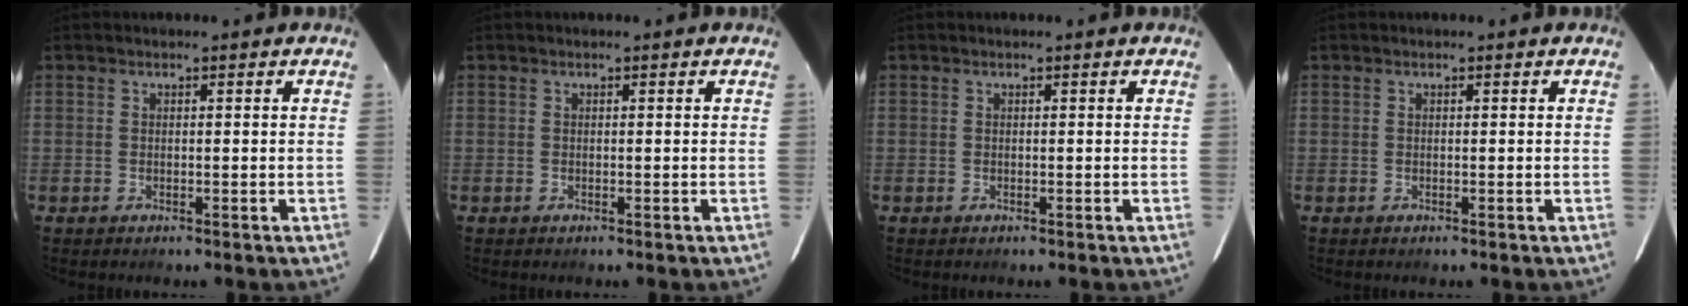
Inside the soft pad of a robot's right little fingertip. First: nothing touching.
{"total": 0.0}
{"total": 0.0}
{"total": 0.0}